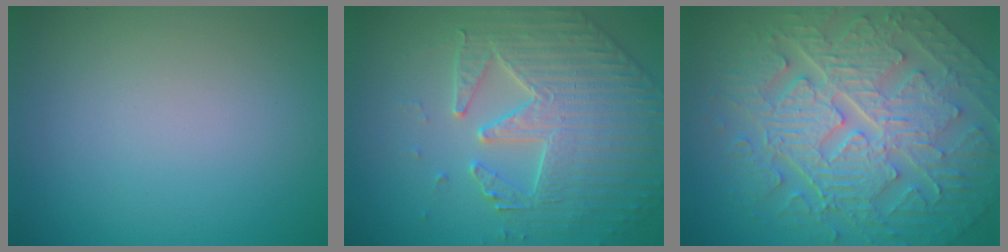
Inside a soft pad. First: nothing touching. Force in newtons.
{"total": 4.8, "press": 4.8, "slide": 0.5}
{"total": 10.5, "press": 7.2, "slide": 7.7}